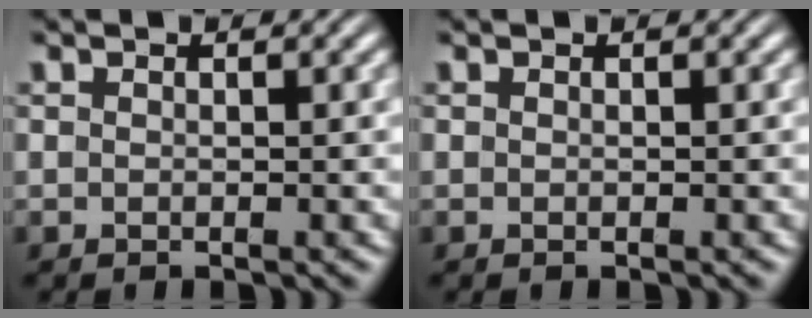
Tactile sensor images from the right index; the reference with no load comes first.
{"total": 0.0}